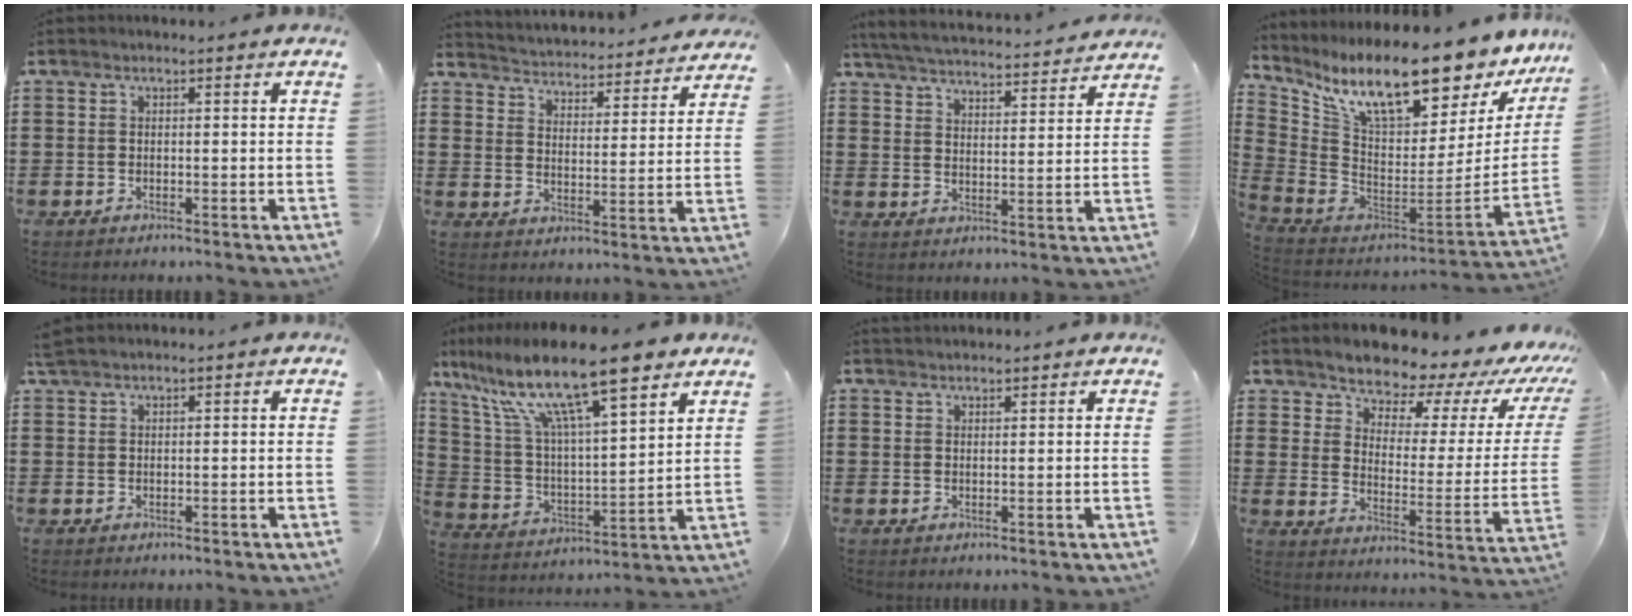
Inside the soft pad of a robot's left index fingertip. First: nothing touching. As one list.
[{"total": 3.6, "force": [3.6, -0.2, -0.4], "torque": [-0.017, -0.036, 0.055]}, {"total": 4.8, "force": [4.7, -0.4, 0.8], "torque": [-0.039, -0.036, 0.078]}, {"total": 14.2, "force": [10.3, 3.0, 9.3], "torque": [-0.186, -0.079, 0.172]}, {"total": 1.4, "force": [1.2, 0.1, 0.6], "torque": [-0.015, 0.001, 0.023]}, {"total": 14.2, "force": [10.4, 2.4, 9.3], "torque": [-0.208, -0.049, 0.175]}, {"total": 1.3, "force": [1.3, 0.1, 0.1], "torque": [-0.004, 0.001, 0.027]}, {"total": 6.5, "force": [6.2, 1.5, 0.9], "torque": [-0.041, -0.065, 0.103]}]